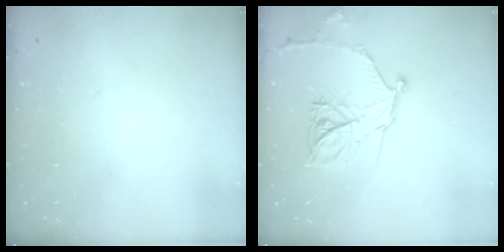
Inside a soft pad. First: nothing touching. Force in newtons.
{"total": 16.7, "press": 16.6, "slide": 0.6}